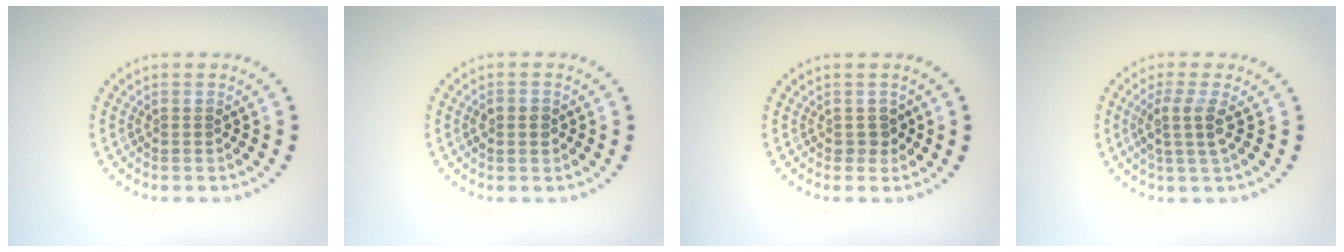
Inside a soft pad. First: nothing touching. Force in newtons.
{"total": 1.8, "press": 1.8, "slide": 0.0}
{"total": 1.1, "press": 1.0, "slide": 0.5}
{"total": 2.5, "press": 2.0, "slide": 1.5}